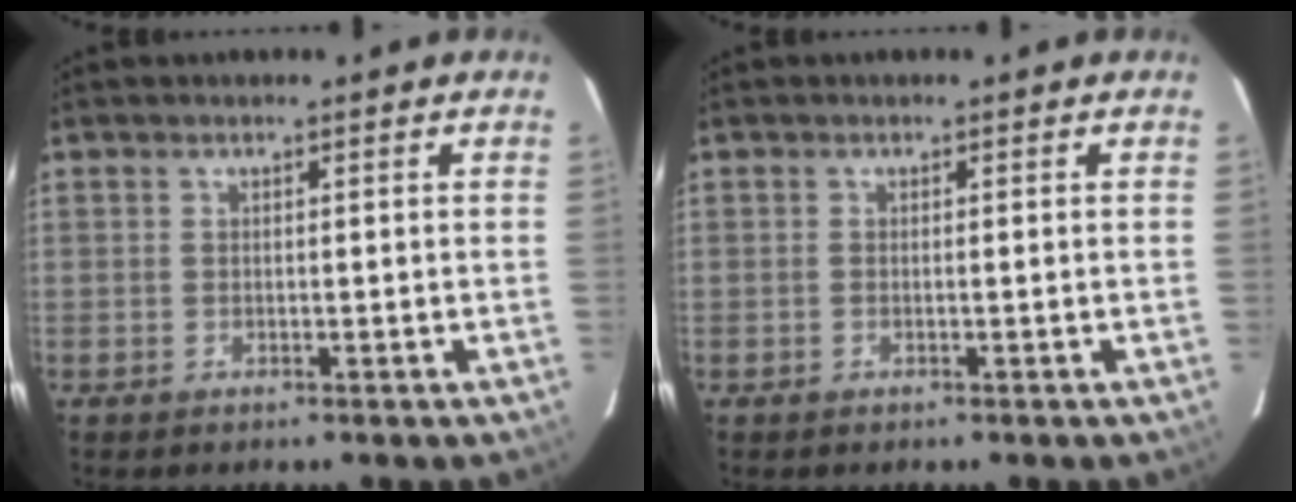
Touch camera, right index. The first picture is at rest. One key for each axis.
{"total": 0.0}